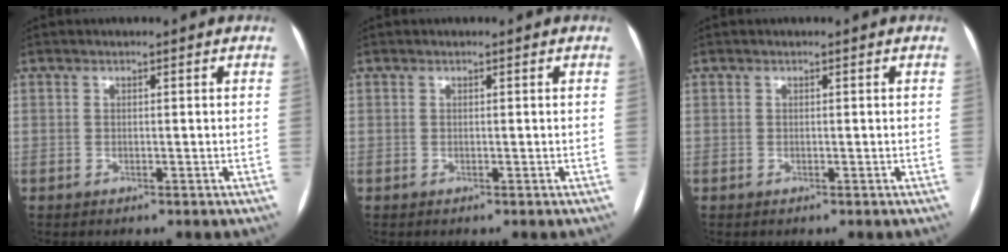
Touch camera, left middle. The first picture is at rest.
{"total": 0.0}
{"total": 0.0}